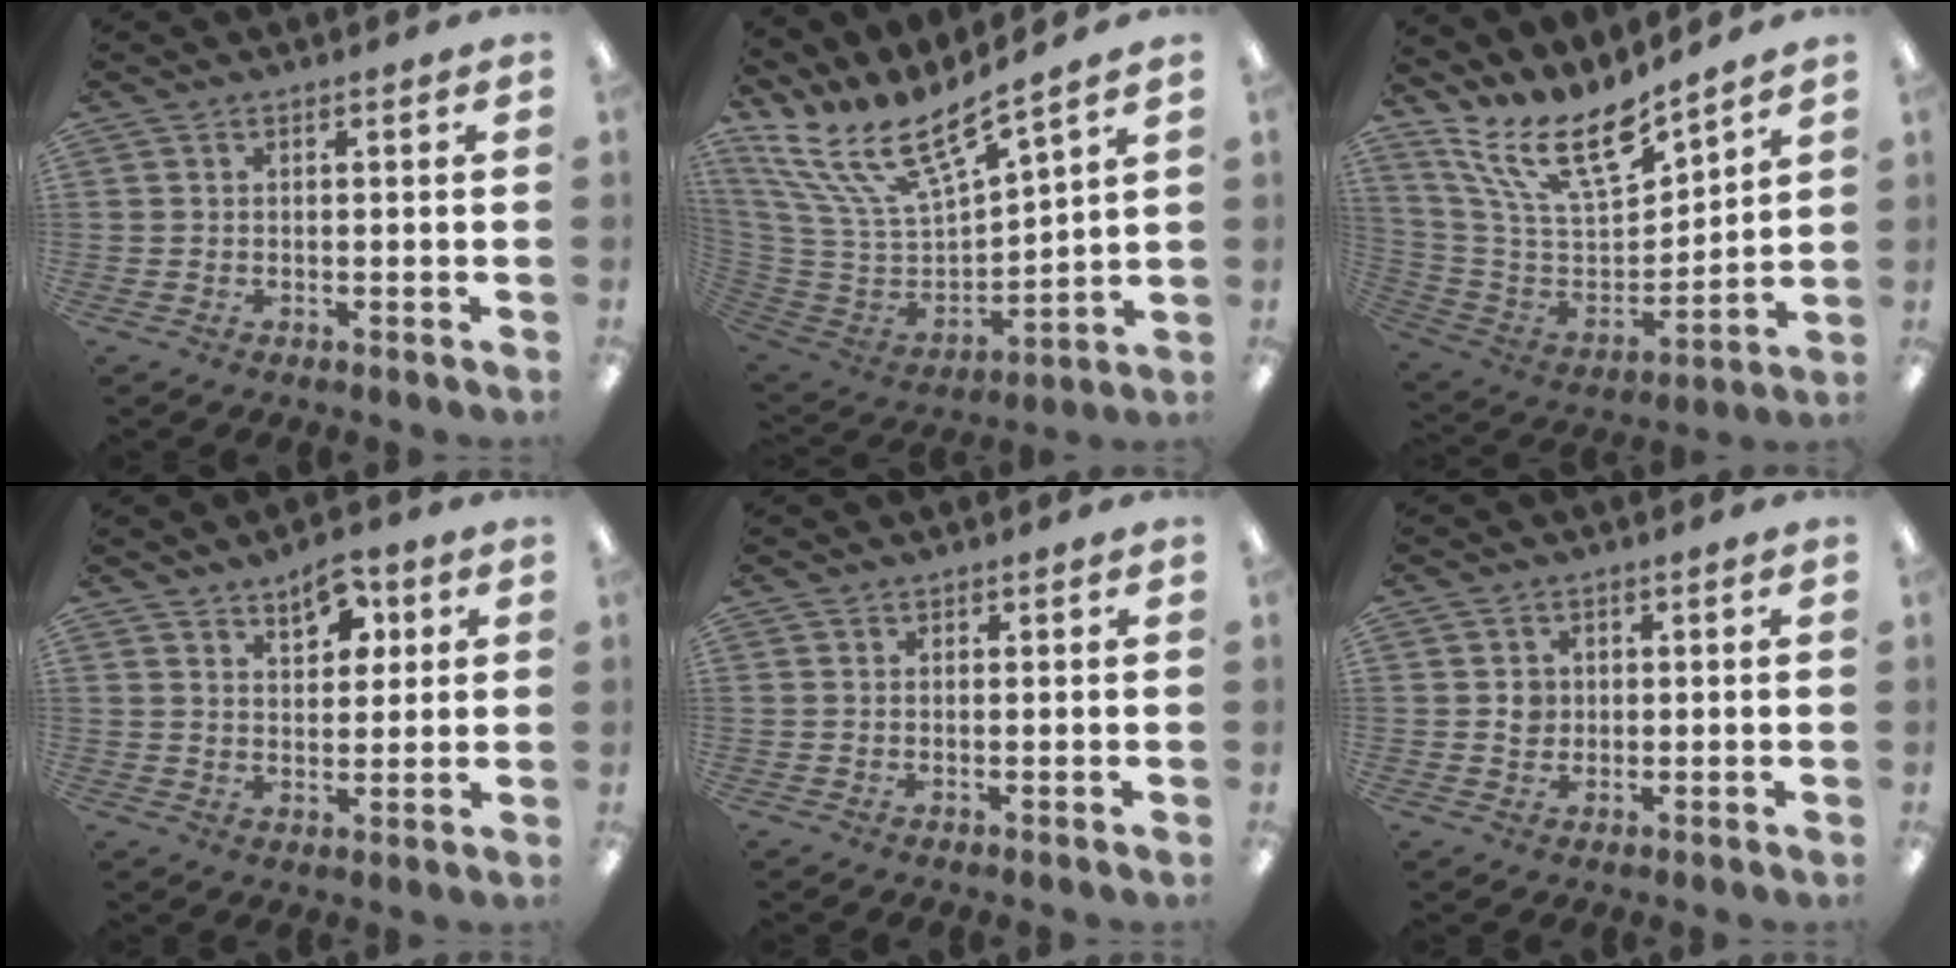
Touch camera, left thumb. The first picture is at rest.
{"total": 17.8, "force": [13.4, 5.8, 10.2], "torque": [-0.210, -0.102, 0.237]}
{"total": 18.8, "force": [13.5, 6.8, 11.1], "torque": [-0.216, -0.081, 0.242]}
{"total": 7.7, "force": [5.1, 4.2, 4.0], "torque": [-0.035, -0.026, 0.084]}
{"total": 0.5, "force": [0.5, 0.3, 0.0], "torque": [-0.001, 0.001, 0.009]}
{"total": 3.2, "force": [0.6, 3.1, 0.8], "torque": [0.002, -0.004, 0.004]}